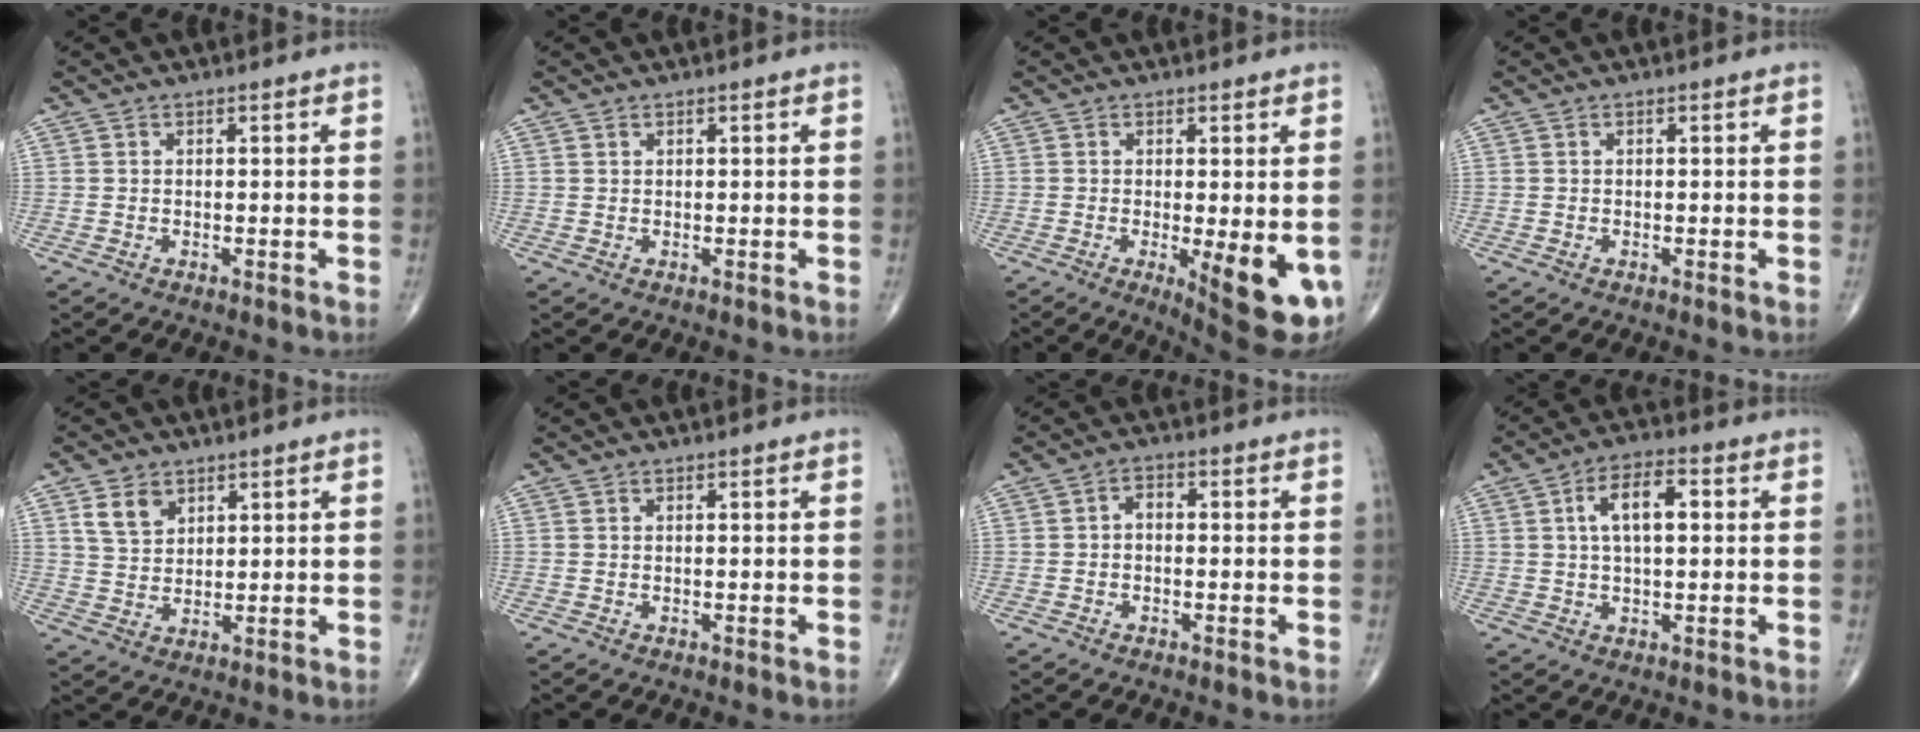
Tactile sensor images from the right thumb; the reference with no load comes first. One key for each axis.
{"total": 0.0}
{"total": 10.9, "fx": -2.7, "fy": 3.0, "fz": 10.1, "tx": -0.129, "ty": -0.023, "tz": -0.029}
{"total": 0.0}
{"total": 5.4, "fx": 2.9, "fy": 3.6, "fz": 2.7, "tx": -0.035, "ty": -0.017, "tz": 0.060}
{"total": 0.0}
{"total": 2.4, "fx": -0.2, "fy": 1.6, "fz": 1.8, "tx": -0.020, "ty": 0.013, "tz": -0.010}
{"total": 8.3, "fx": 1.7, "fy": 3.8, "fz": 7.1, "tx": -0.119, "ty": 0.014, "tz": 0.024}